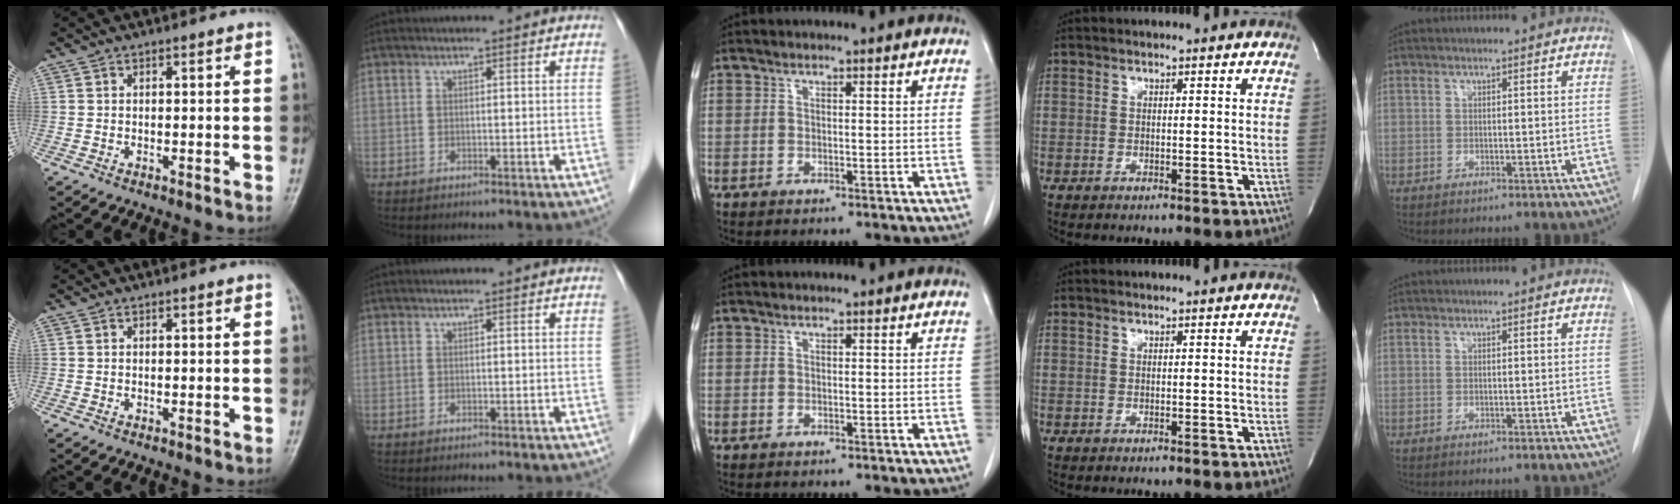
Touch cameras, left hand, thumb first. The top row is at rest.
{}